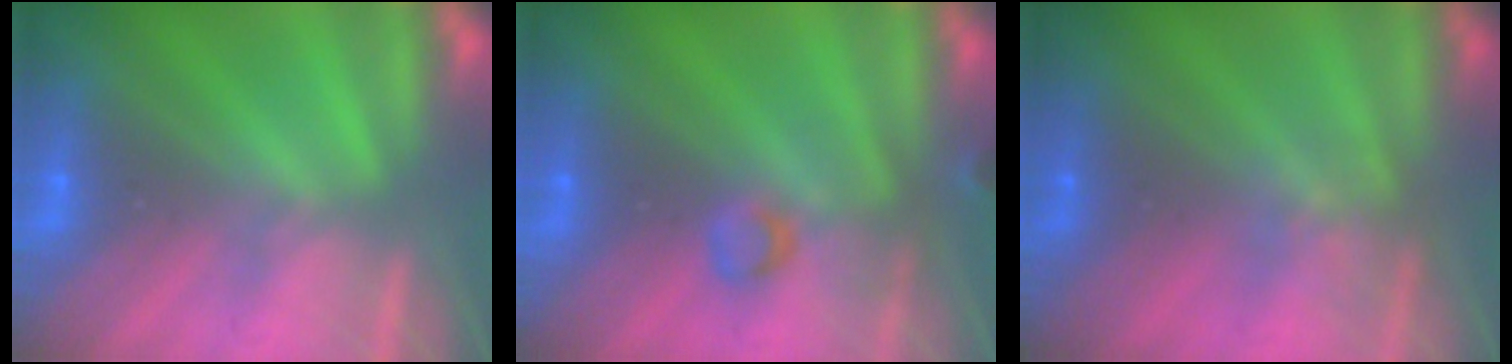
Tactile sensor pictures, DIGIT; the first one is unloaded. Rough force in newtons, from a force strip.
{"total": 2.8}
{"total": 2.7}